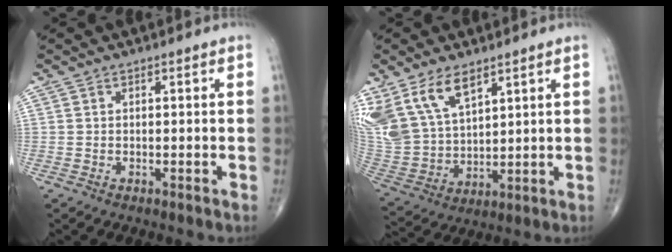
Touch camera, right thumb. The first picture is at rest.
{"total": 15.6, "force": [9.2, 8.3, 9.5], "torque": [-0.192, -0.026, 0.199]}